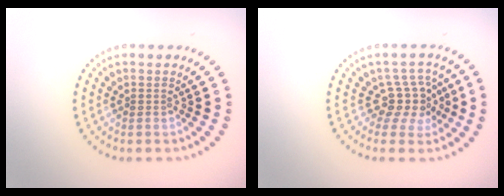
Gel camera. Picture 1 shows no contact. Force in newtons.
{"total": 3.3, "press": 2.6, "slide": 2.0}